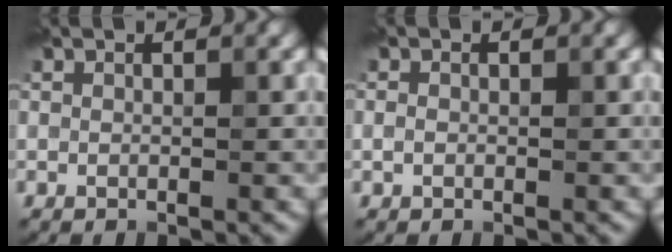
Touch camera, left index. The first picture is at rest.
{"total": 0.7, "force": [-0.2, 0.5, 0.4], "torque": [-0.010, 0.003, -0.006]}